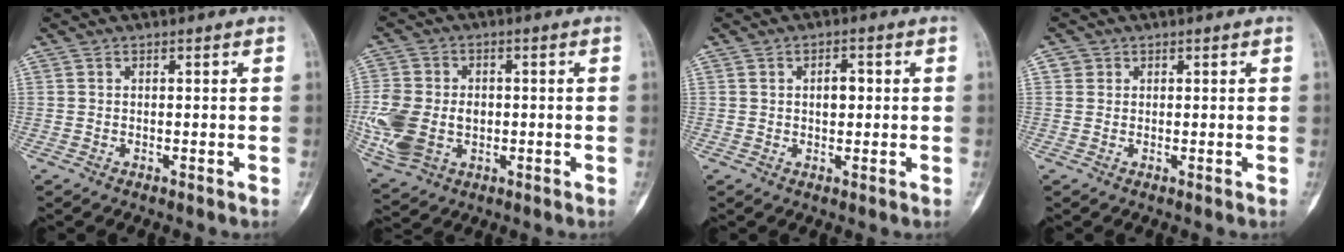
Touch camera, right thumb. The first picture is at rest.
{"total": 14.4, "force": [-2.0, 10.5, 9.6], "torque": [-0.222, 0.004, -0.029]}
{"total": 3.0, "force": [0.3, 1.9, 2.4], "torque": [-0.025, 0.005, 0.005]}
{"total": 1.4, "force": [0.4, 1.3, 0.1], "torque": [0.012, 0.002, 0.003]}